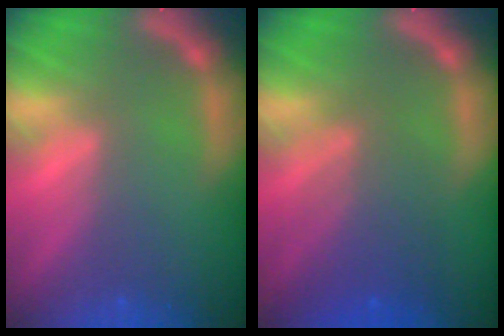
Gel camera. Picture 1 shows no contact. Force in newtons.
{"total": 5.0}